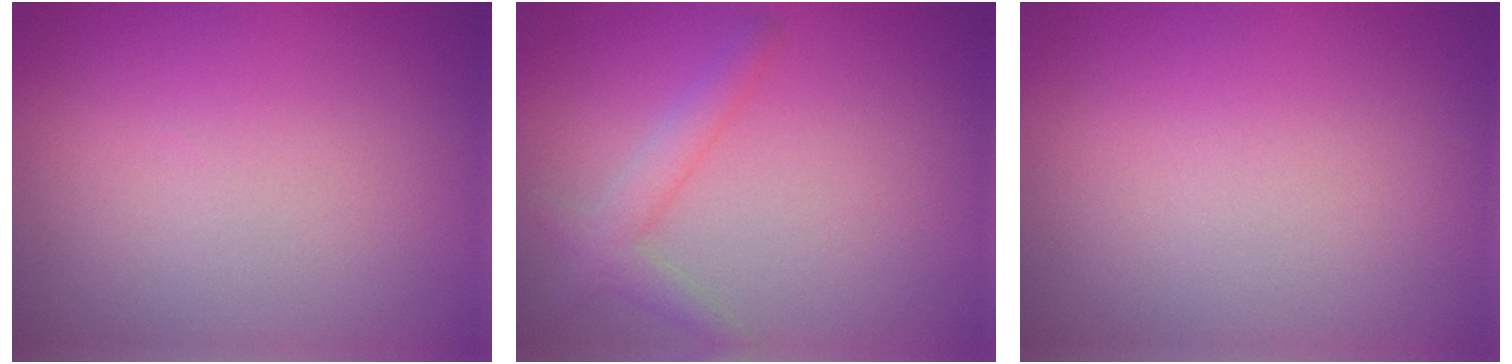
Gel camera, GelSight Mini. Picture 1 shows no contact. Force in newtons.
{"total": 2.4, "press": 2.4, "slide": 0.2}
{"total": 0.0}